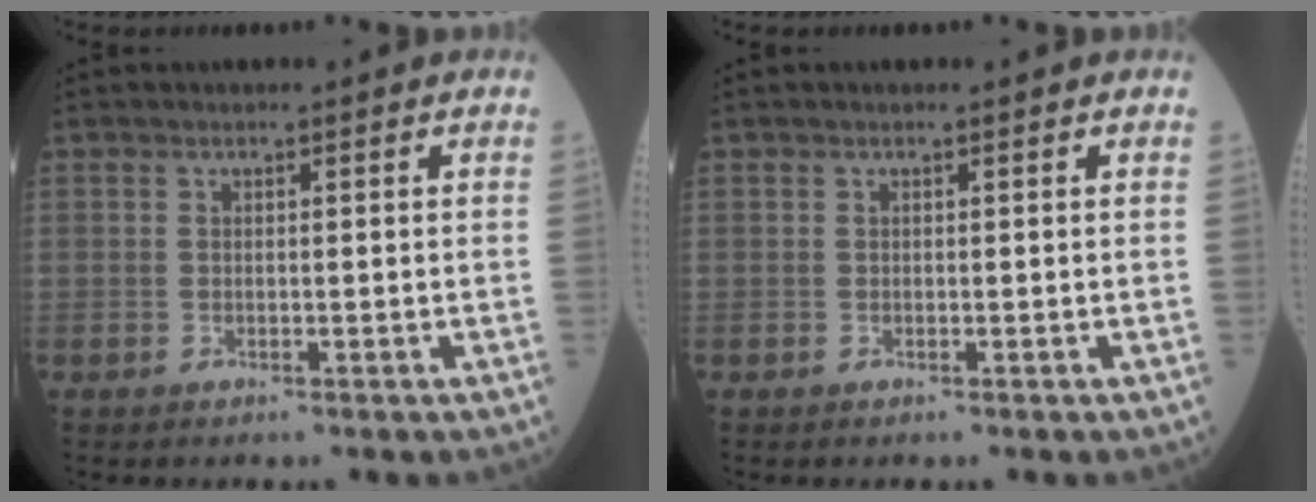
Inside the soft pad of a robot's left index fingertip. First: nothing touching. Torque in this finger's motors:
{"motor_torque": [0.00, 0.00, 0.00, 0.00]}